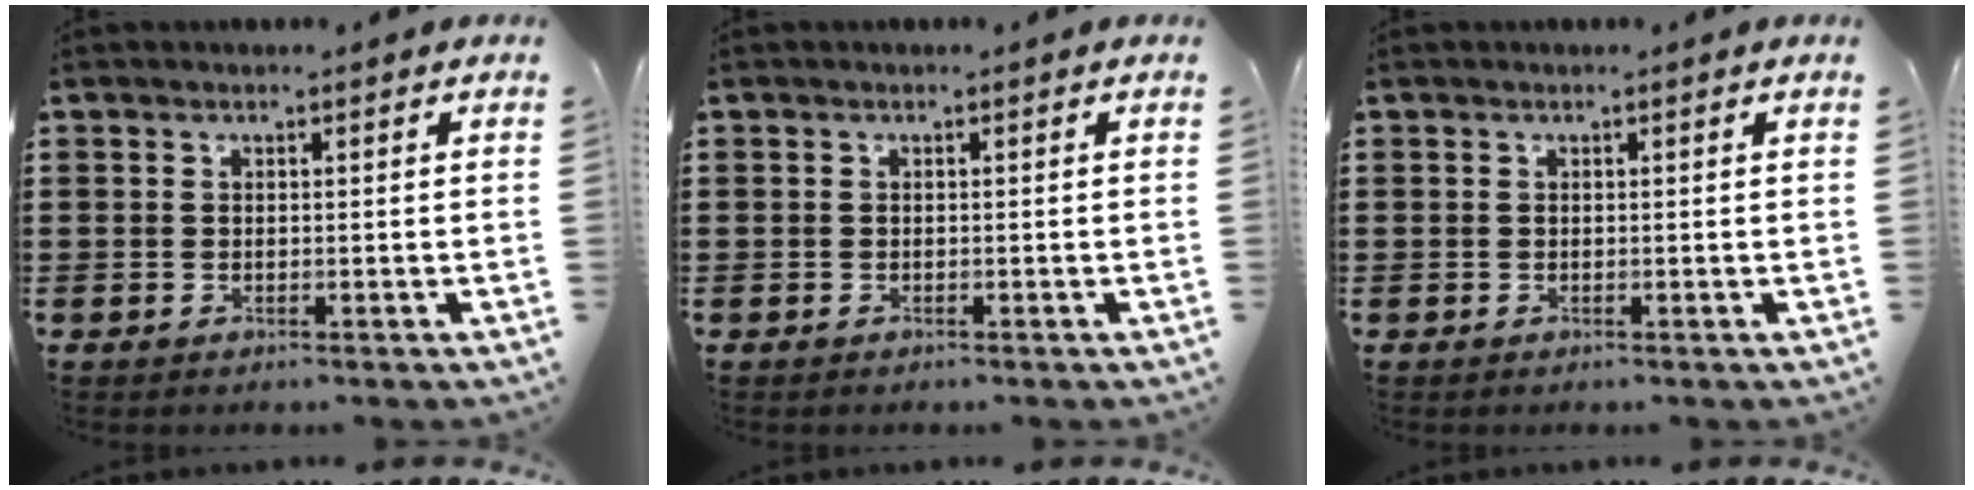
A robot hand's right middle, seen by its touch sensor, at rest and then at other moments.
{"total": 0.0}
{"total": 0.0}